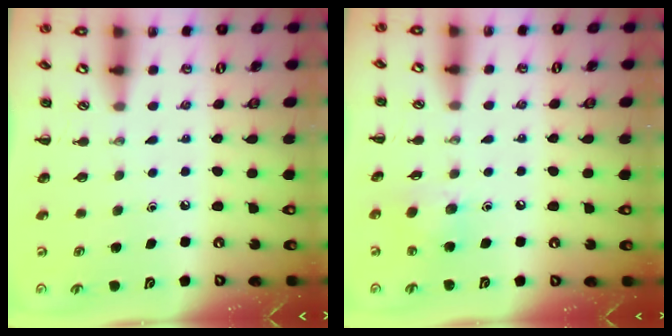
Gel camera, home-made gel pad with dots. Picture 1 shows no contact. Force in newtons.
{"total": 7.9, "press": 7.7, "slide": 1.6}